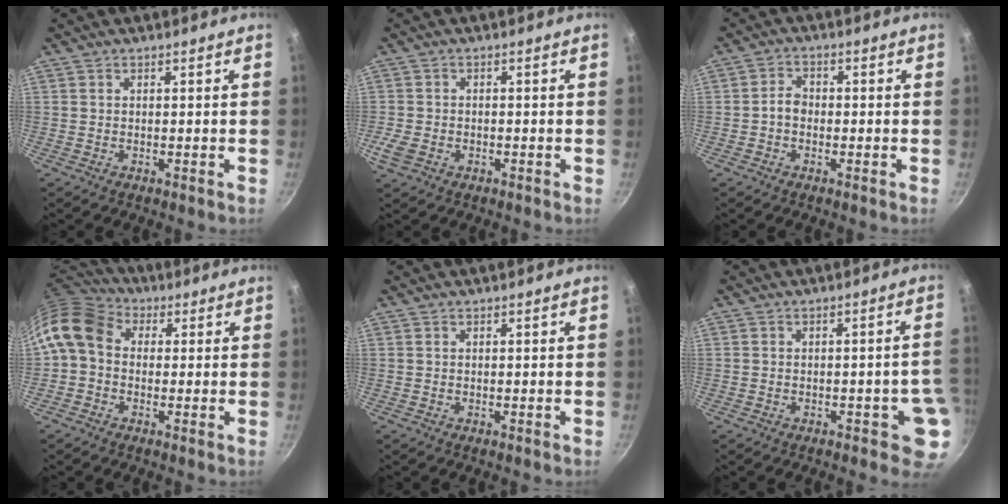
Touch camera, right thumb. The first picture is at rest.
{"total": 4.1, "force": [-1.5, 2.9, 2.4], "torque": [-0.055, 0.002, -0.028]}
{"total": 3.0, "force": [-0.7, 2.3, 1.8], "torque": [-0.020, 0.016, -0.016]}
{"total": 11.0, "force": [0.9, 8.6, 6.8], "torque": [-0.123, 0.028, -0.005]}
{"total": 0.0}
{"total": 4.8, "force": [-1.5, 2.3, 4.0], "torque": [-0.019, 0.019, -0.016]}